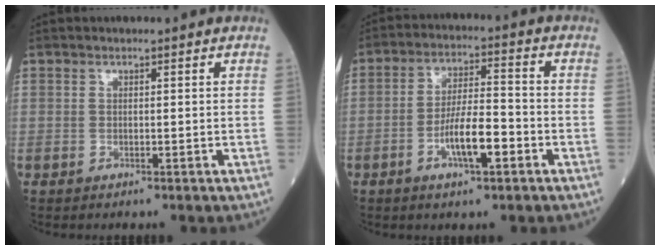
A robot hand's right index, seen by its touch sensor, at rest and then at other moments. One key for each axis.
{"total": 8.1, "fx": -3.1, "fy": 1.8, "fz": 7.2, "tx": -0.134, "ty": 0.007, "tz": -0.055}